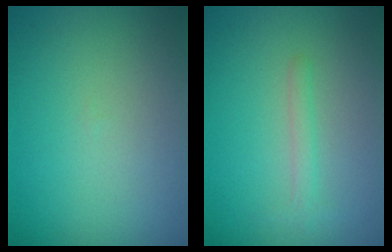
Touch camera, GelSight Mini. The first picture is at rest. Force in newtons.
{"total": 1.2, "press": 1.2, "slide": 0.1}